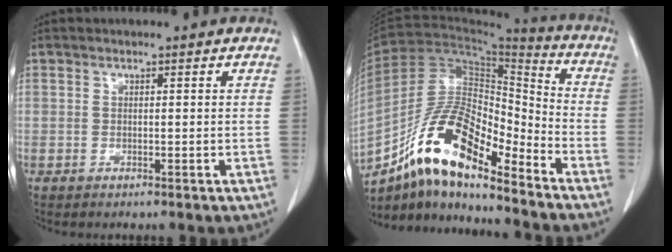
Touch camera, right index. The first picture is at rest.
{"total": 16.2, "force": [-11.1, 4.3, 10.9], "torque": [-0.200, 0.023, -0.198]}